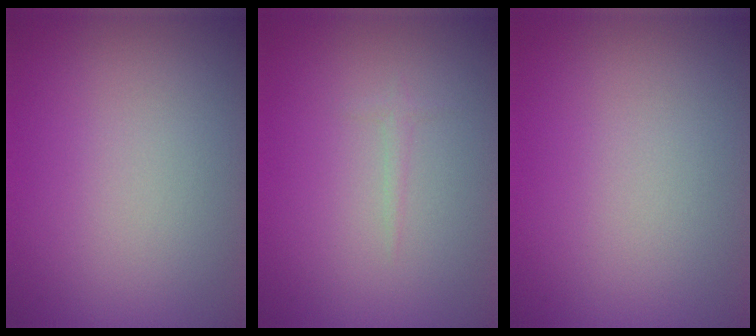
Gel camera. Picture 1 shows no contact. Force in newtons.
{"total": 0.6, "press": 0.6, "slide": 0.0}
{"total": 0.0}